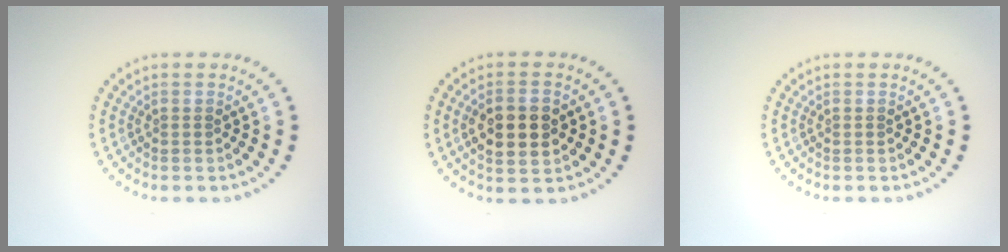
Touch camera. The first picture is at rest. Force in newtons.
{"total": 4.6, "press": 4.6, "slide": 0.3}
{"total": 0.0}